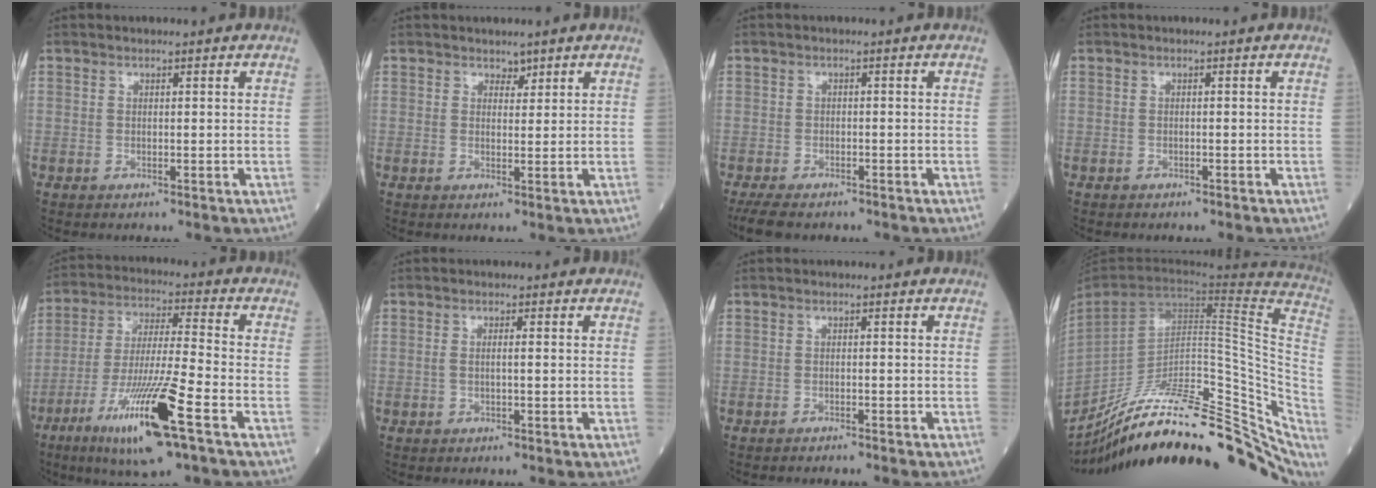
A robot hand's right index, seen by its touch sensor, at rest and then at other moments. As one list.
[{"total": 2.1, "force": [1.5, 1.3, 0.7], "torque": [-0.017, 0.007, 0.027]}, {"total": 7.8, "force": [-5.9, 3.6, 3.5], "torque": [-0.067, -0.011, -0.090]}, {"total": 1.2, "force": [-0.8, 0.6, 0.6], "torque": [-0.020, -0.002, -0.007]}, {"total": 17.3, "force": [-8.6, 1.1, 15.0], "torque": [-0.306, -0.037, -0.156]}, {"total": 1.6, "force": [0.0, 0.6, 1.5], "torque": [-0.040, 0.008, 0.000]}, {"total": 4.7, "force": [-4.1, 1.3, 1.9], "torque": [-0.032, -0.006, -0.049]}, {"total": 35.1, "force": [-23.1, 11.8, 23.7], "torque": [-0.330, -0.022, -0.339]}]